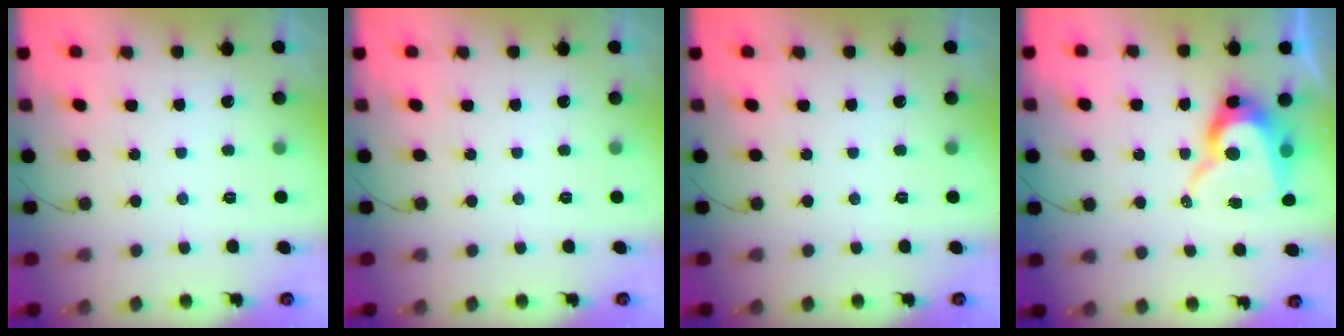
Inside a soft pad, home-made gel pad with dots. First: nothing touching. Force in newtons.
{"total": 0.0}
{"total": 0.0}
{"total": 12.7, "press": 12.7, "slide": 1.0}